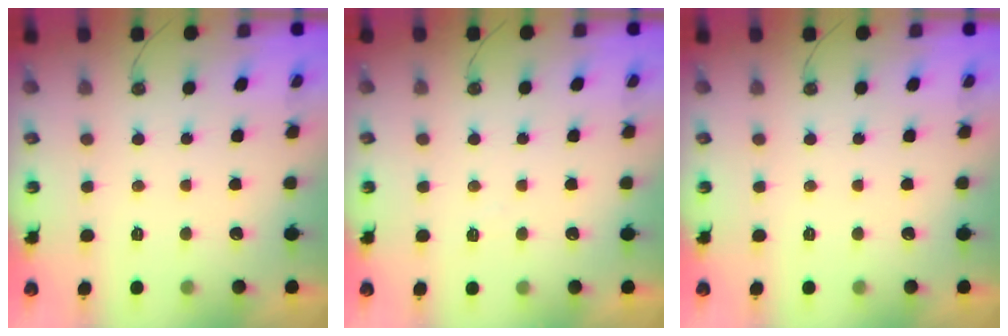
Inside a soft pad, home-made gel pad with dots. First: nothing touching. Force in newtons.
{"total": 3.3, "press": 3.3, "slide": 0.6}
{"total": 0.0}